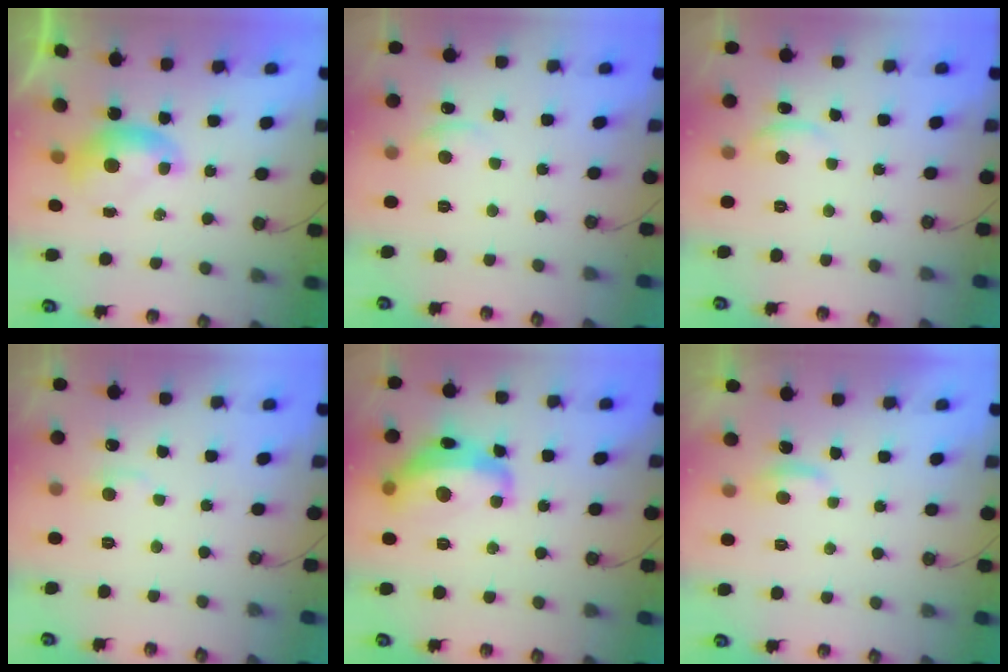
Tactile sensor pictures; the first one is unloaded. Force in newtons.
{"total": 1.8, "press": 1.7, "slide": 0.7}
{"total": 0.6, "press": 0.5, "slide": 0.3}
{"total": 1.4, "press": 1.2, "slide": 0.8}
{"total": 11.5, "press": 11.5, "slide": 0.8}
{"total": 1.0, "press": 0.8, "slide": 0.5}